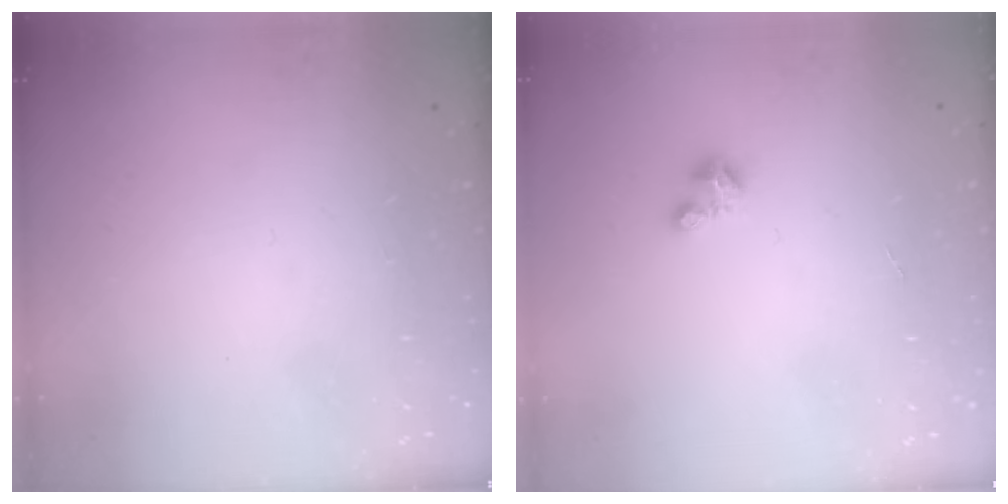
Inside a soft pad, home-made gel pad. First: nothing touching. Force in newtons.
{"total": 2.6, "press": 2.6, "slide": 0.2}